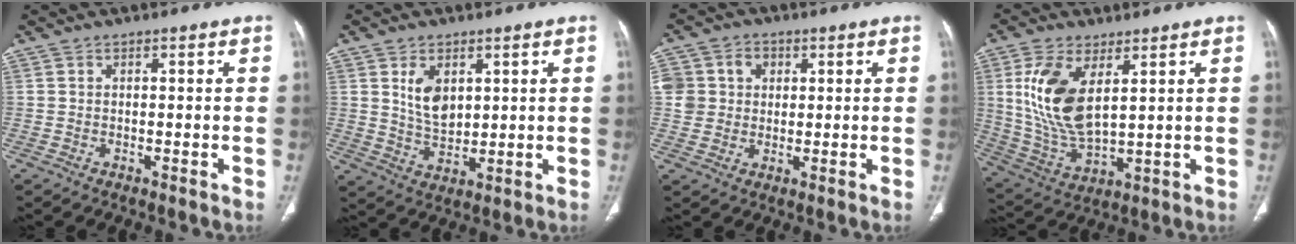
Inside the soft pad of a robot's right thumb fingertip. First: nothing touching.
{"total": 6.9, "force": [2.4, 4.4, 4.8], "torque": [-0.068, -0.017, 0.053]}
{"total": 8.1, "force": [1.7, 7.5, 2.6], "torque": [-0.027, 0.012, 0.033]}
{"total": 14.3, "force": [4.4, 6.8, 11.7], "torque": [-0.242, -0.021, 0.102]}